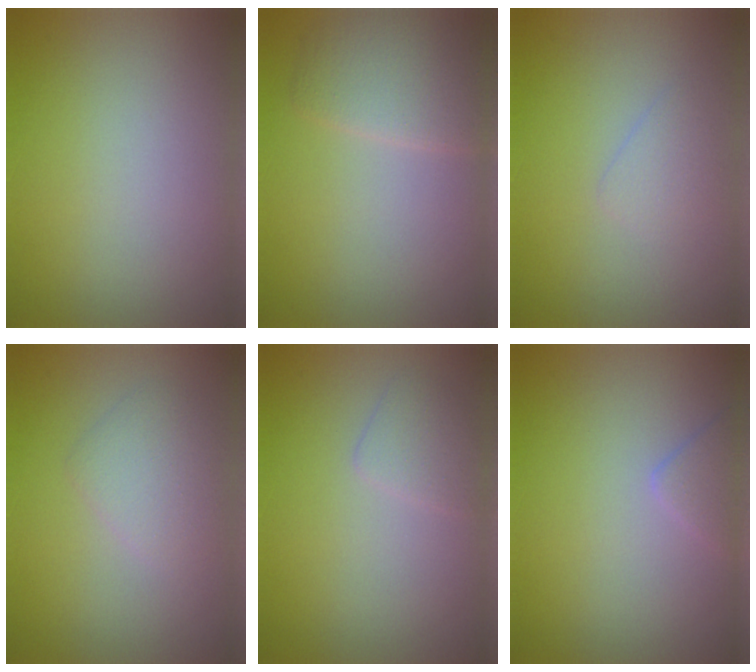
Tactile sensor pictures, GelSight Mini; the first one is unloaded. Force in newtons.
{"total": 3.3, "press": 3.3, "slide": 0.1}
{"total": 1.3, "press": 1.3, "slide": 0.0}
{"total": 2.4, "press": 2.4, "slide": 0.0}
{"total": 1.7, "press": 1.7, "slide": 0.0}
{"total": 1.3, "press": 1.3, "slide": 0.0}